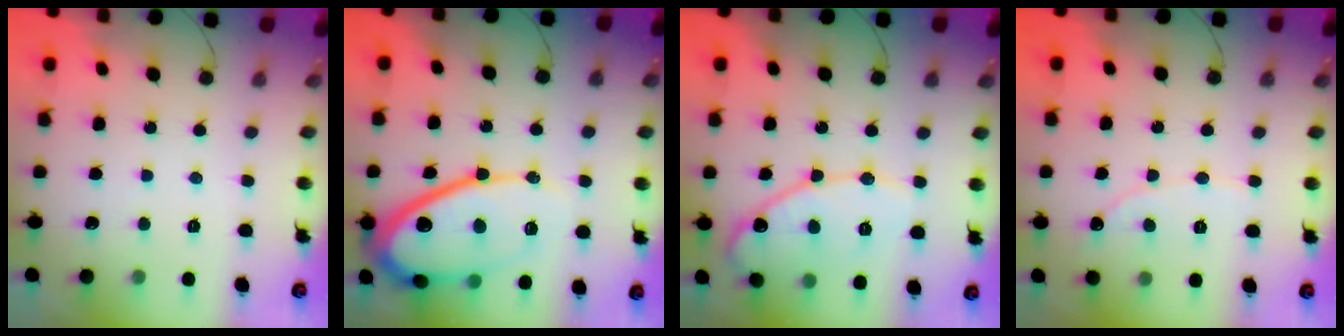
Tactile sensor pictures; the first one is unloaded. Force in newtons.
{"total": 20.0, "press": 20.0, "slide": 1.8}
{"total": 13.3, "press": 13.2, "slide": 1.3}
{"total": 2.3, "press": 2.3, "slide": 0.2}